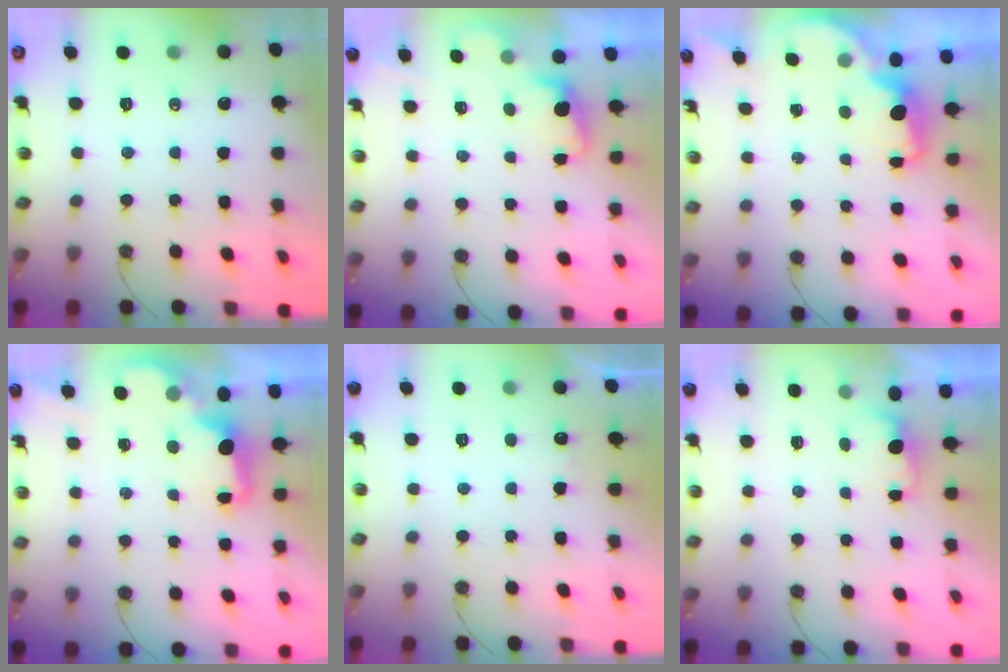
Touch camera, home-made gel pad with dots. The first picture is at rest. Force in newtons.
{"total": 0.9, "press": 0.6, "slide": 0.7}
{"total": 1.8, "press": 1.7, "slide": 0.7}
{"total": 2.2, "press": 2.1, "slide": 0.7}
{"total": 3.8, "press": 3.6, "slide": 1.3}
{"total": 0.8, "press": 0.2, "slide": 0.7}